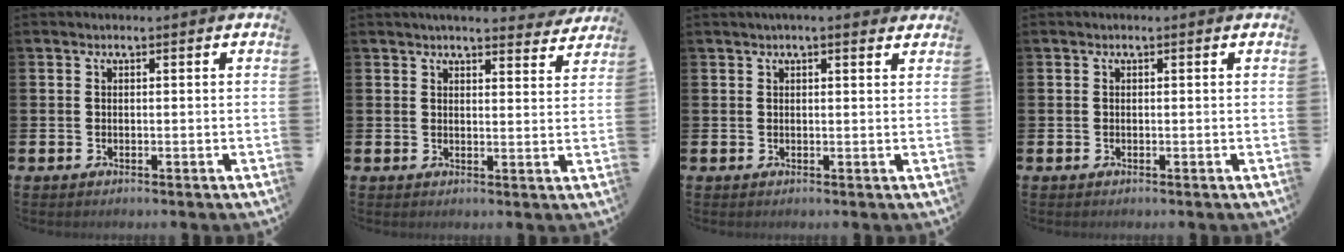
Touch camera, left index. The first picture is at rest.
{"total": 4.5, "force": [4.3, 0.5, 1.0], "torque": [-0.021, -0.018, 0.077]}
{"total": 1.7, "force": [1.6, 0.1, 0.7], "torque": [-0.008, -0.003, 0.027]}
{"total": 0.0}